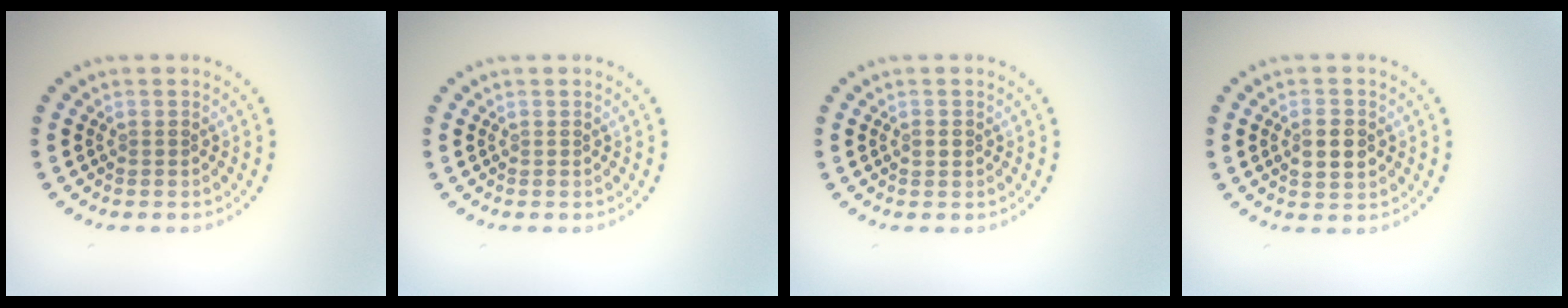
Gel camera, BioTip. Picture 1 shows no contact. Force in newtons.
{"total": 0.0}
{"total": 1.1, "press": 1.0, "slide": 0.2}
{"total": 2.3, "press": 2.3, "slide": 0.1}